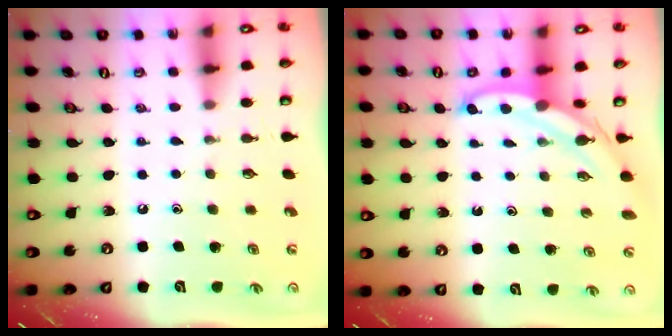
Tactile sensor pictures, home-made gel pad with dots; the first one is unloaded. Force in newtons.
{"total": 5.5, "press": 5.5, "slide": 0.5}